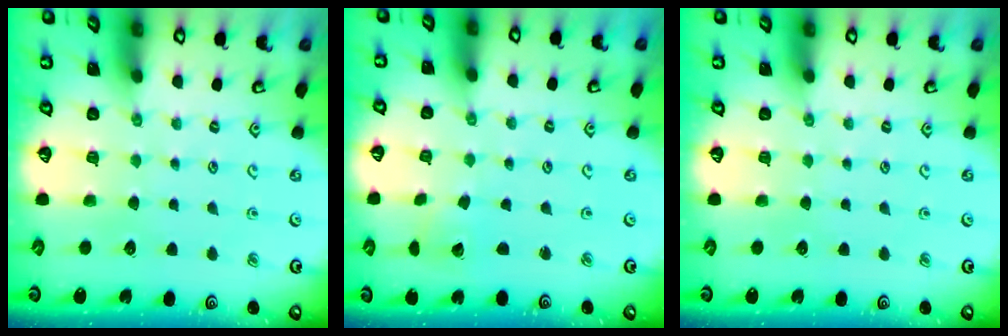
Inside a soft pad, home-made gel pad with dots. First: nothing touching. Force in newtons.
{"total": 2.2, "press": 2.2, "slide": 0.1}
{"total": 0.0}